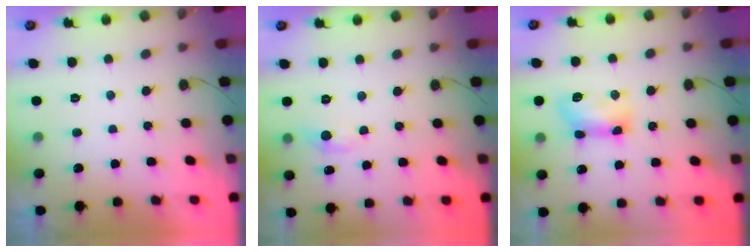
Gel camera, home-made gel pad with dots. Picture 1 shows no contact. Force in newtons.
{"total": 2.8, "press": 2.8, "slide": 0.4}
{"total": 7.6, "press": 7.5, "slide": 1.2}